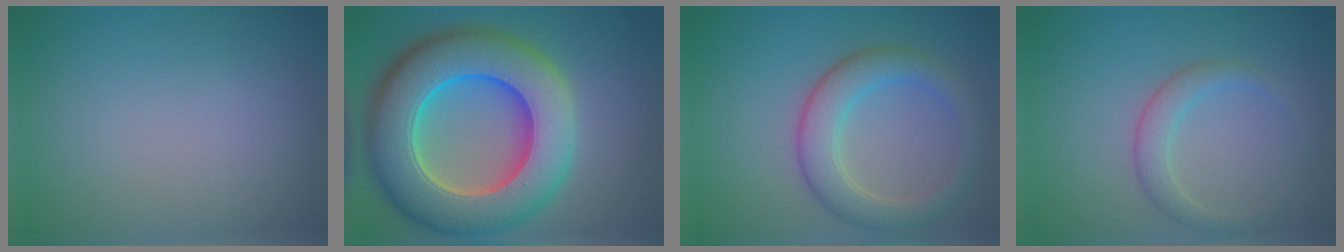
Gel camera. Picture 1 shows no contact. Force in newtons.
{"total": 13.6, "press": 13.6, "slide": 0.7}
{"total": 4.8, "press": 4.7, "slide": 0.3}
{"total": 2.3, "press": 2.3, "slide": 0.1}